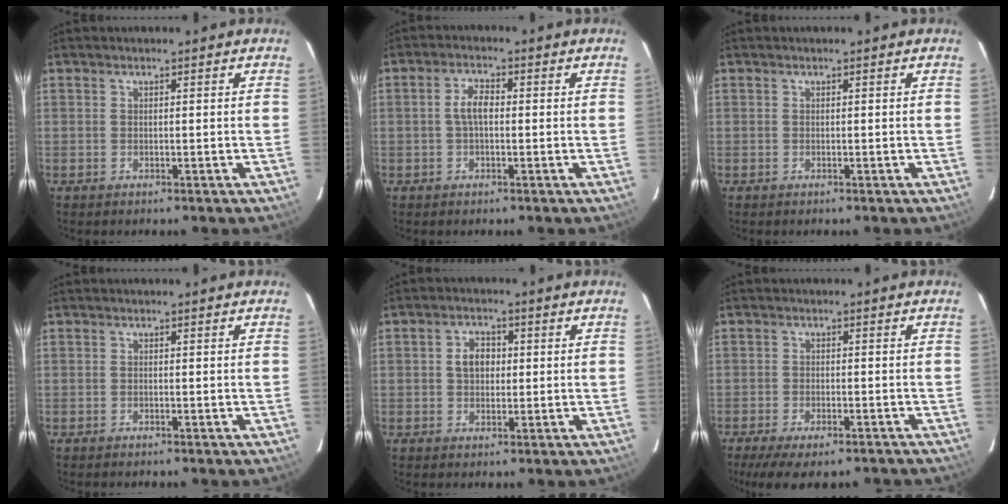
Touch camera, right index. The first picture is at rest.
{"total": 3.4, "force": [-0.2, 1.8, 2.9], "torque": [-0.060, 0.011, -0.003]}
{"total": 0.0}
{"total": 0.0}
{"total": 4.0, "force": [0.3, 3.2, 2.3], "torque": [-0.039, 0.013, 0.006]}
{"total": 11.8, "force": [-9.3, 3.7, 6.2], "torque": [-0.133, -0.035, -0.140]}